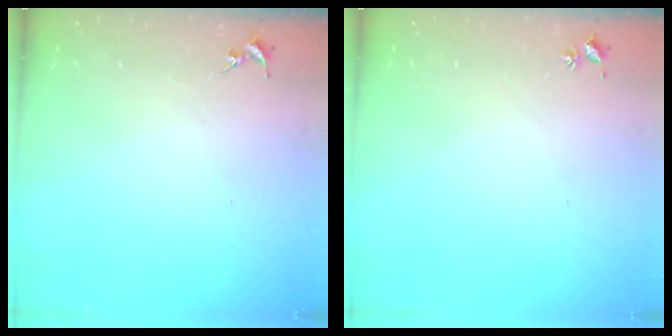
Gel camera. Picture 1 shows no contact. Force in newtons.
{"total": 2.0, "press": 2.0, "slide": 0.3}